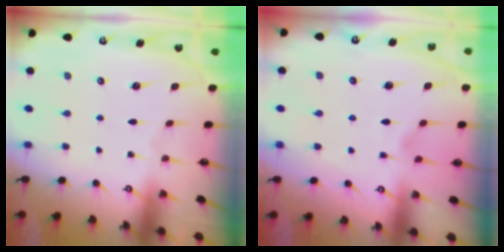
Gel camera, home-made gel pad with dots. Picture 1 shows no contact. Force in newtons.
{"total": 1.7, "press": 1.4, "slide": 0.9}